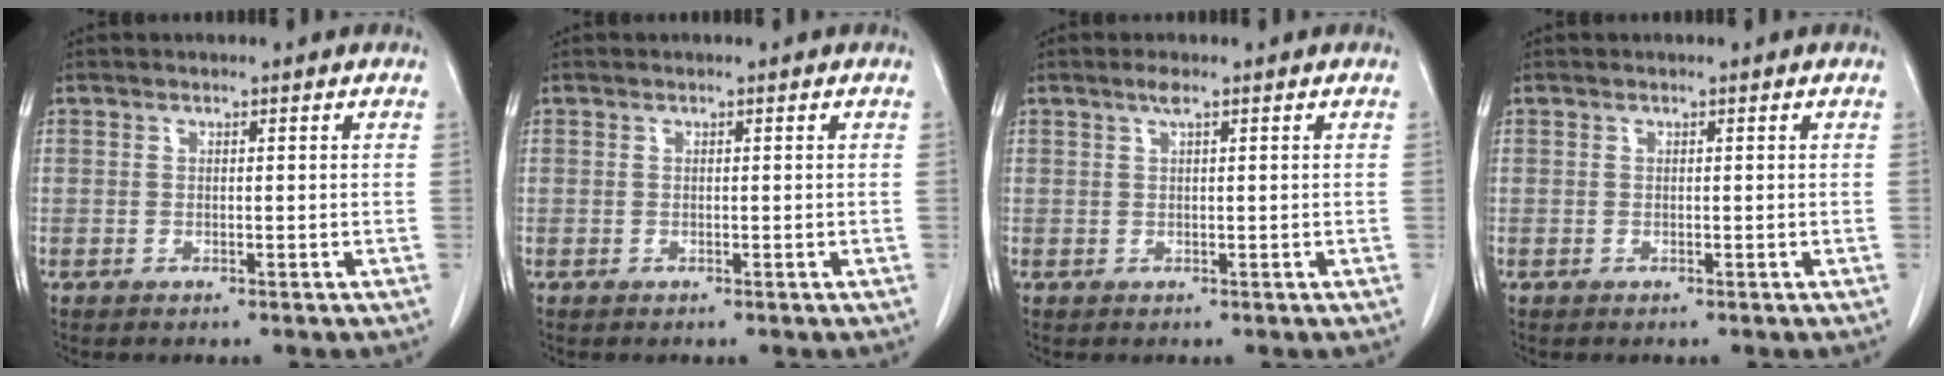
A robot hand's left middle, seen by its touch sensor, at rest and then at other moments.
{"total": 0.0}
{"total": 1.3, "force": [0.8, -0.1, 1.0], "torque": [-0.024, 0.005, 0.016]}
{"total": 0.0}